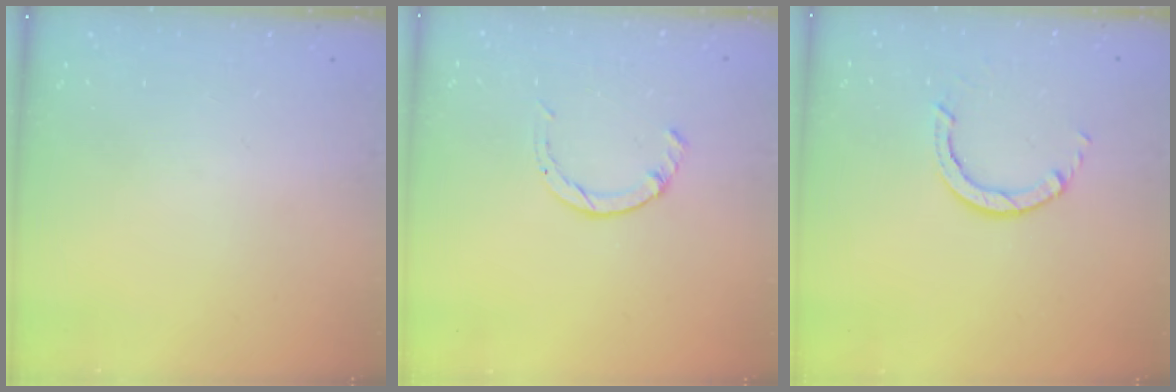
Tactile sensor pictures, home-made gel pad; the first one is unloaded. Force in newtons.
{"total": 1.7, "press": 1.7, "slide": 0.2}
{"total": 2.6, "press": 2.6, "slide": 0.3}